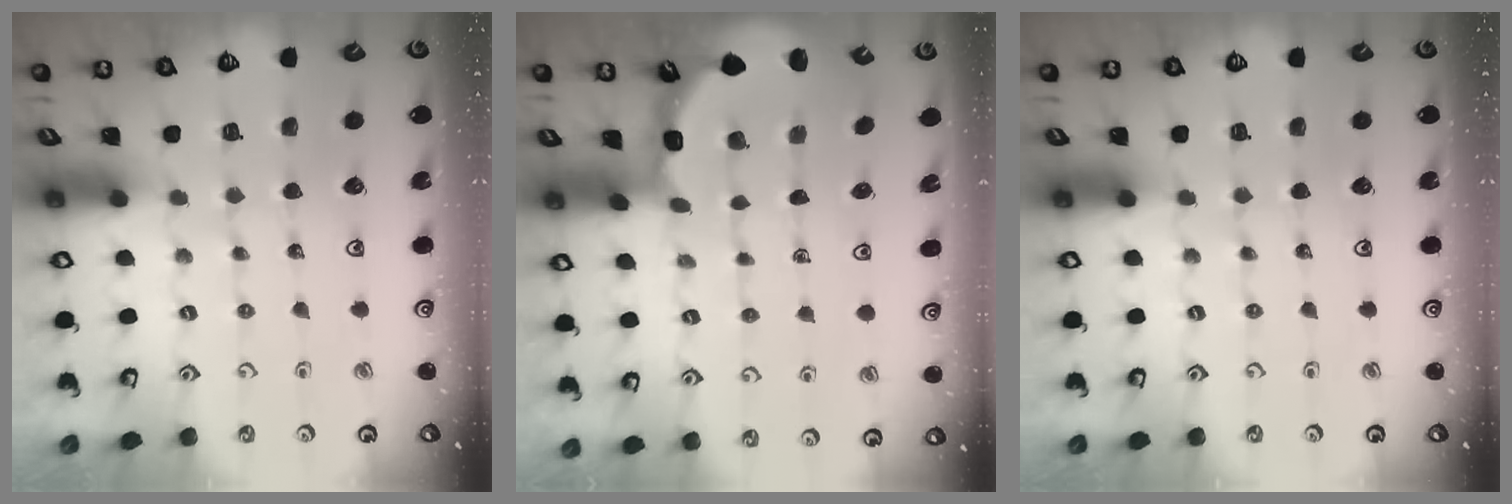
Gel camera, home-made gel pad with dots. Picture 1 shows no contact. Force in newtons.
{"total": 2.1, "press": 1.9, "slide": 0.9}
{"total": 0.0}